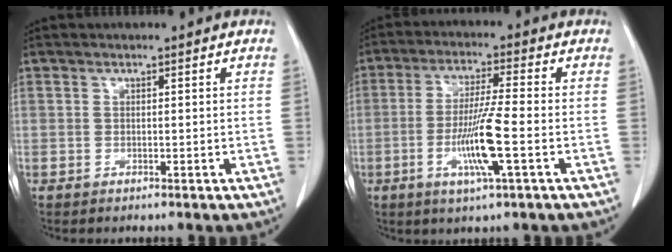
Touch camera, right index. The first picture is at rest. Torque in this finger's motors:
{"motor_torque": [1.31, -0.14, 0.75, 0.10]}